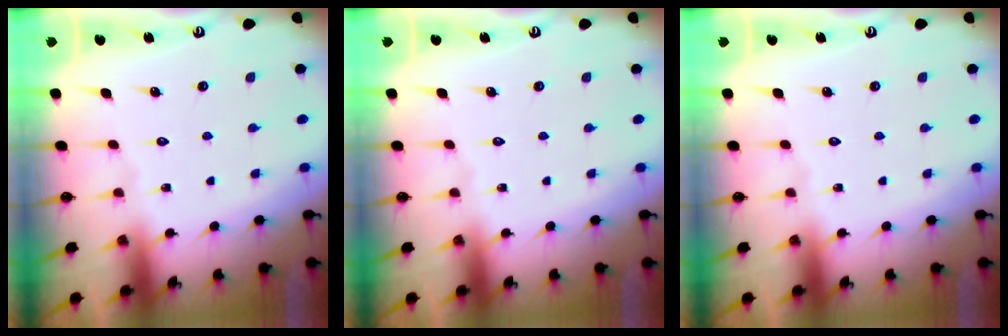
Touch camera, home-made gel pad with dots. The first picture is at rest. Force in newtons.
{"total": 0.0}
{"total": 0.0}